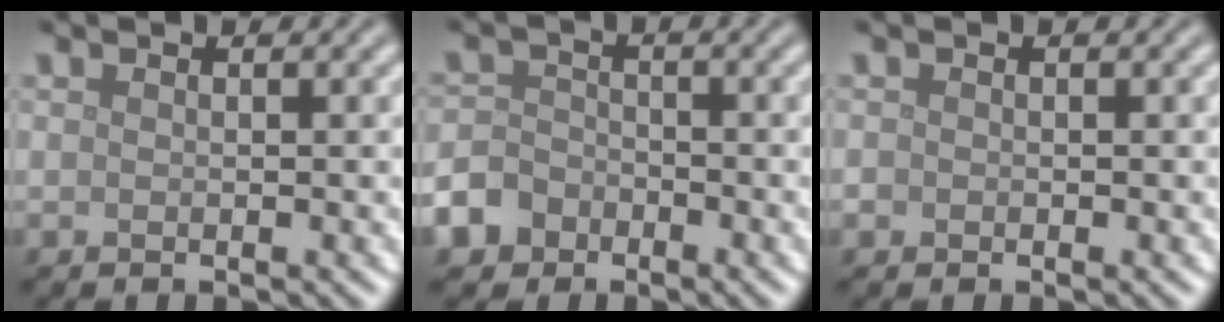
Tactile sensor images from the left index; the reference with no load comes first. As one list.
[{"total": 4.6, "force": [-3.1, 3.2, 1.0], "torque": [-0.005, -0.009, -0.061]}, {"total": 0.6, "force": [-0.2, 0.6, 0.1], "torque": [0.001, -0.004, -0.006]}]